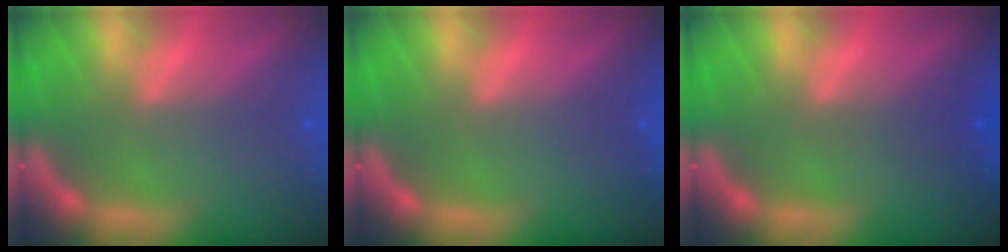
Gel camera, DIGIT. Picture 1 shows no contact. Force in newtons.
{"total": 0.0}
{"total": 1.5}